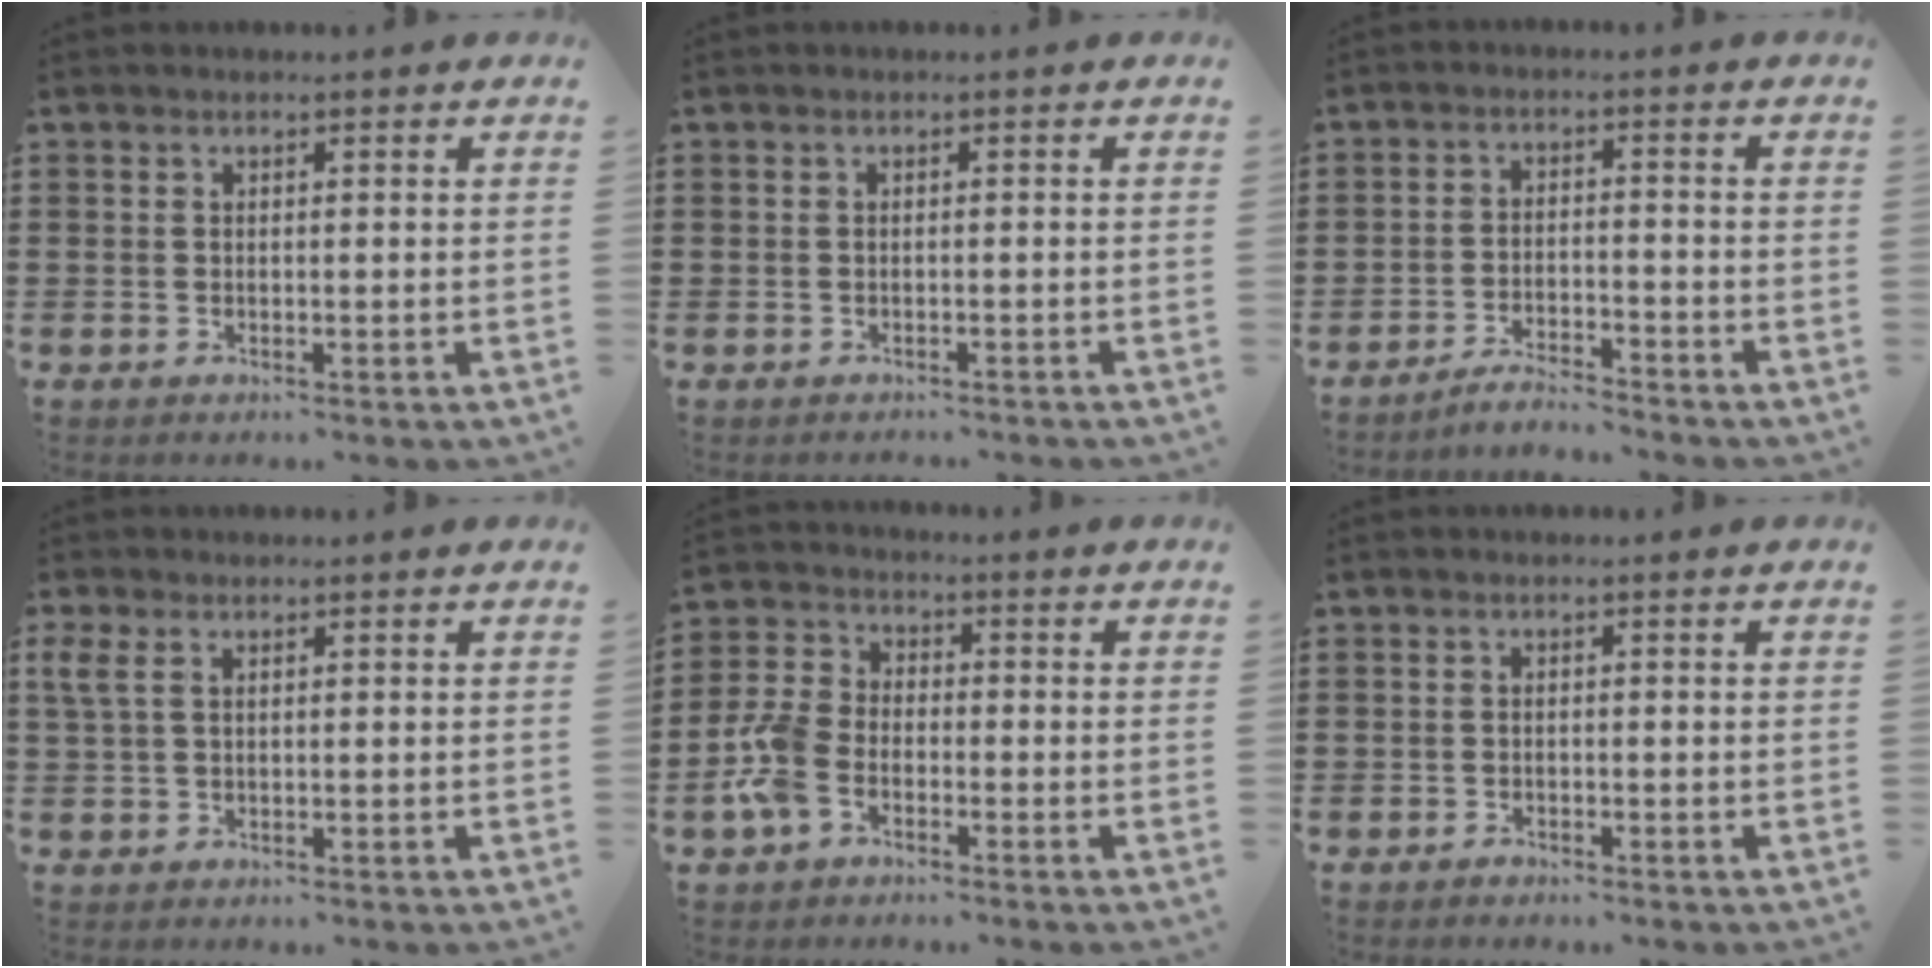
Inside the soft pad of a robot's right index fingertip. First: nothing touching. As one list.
[{"total": 0.5, "force": [-0.5, 0.0, 0.0], "torque": [-0.002, -0.002, -0.011]}, {"total": 3.6, "force": [-3.5, -0.1, 0.5], "torque": [-0.013, 0.005, -0.073]}, {"total": 2.5, "force": [0.9, 1.4, 1.8], "torque": [-0.049, 0.004, 0.013]}, {"total": 6.2, "force": [-3.1, 3.8, 3.8], "torque": [-0.110, 0.003, -0.070]}, {"total": 0.8, "force": [-0.8, 0.1, 0.1], "torque": [-0.004, -0.002, -0.016]}]